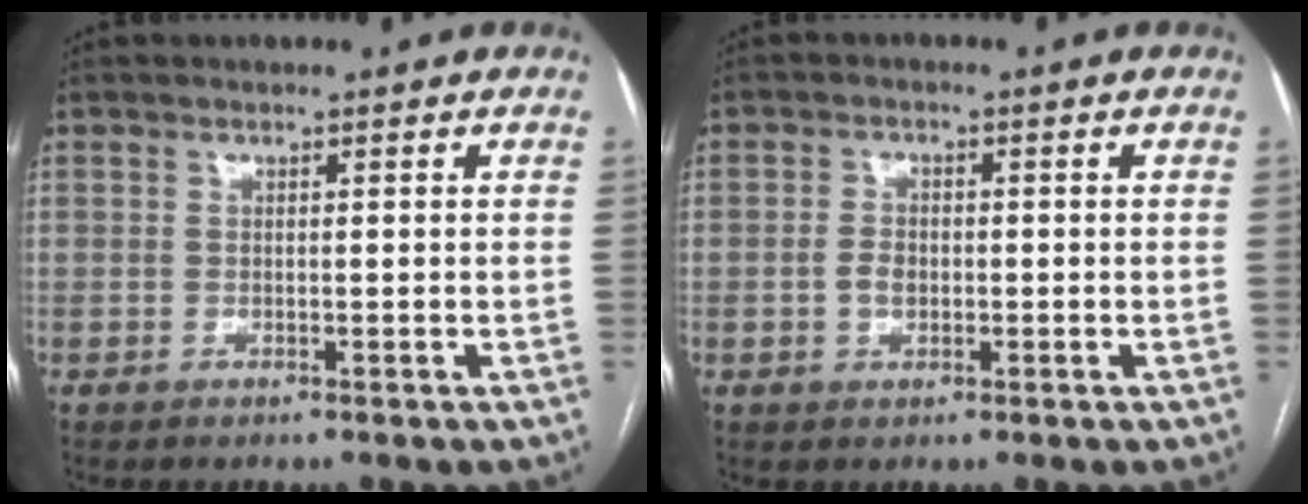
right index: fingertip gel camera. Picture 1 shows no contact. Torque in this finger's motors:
{"motor_torque": [0.37, 0.00, 0.04, 0.01]}